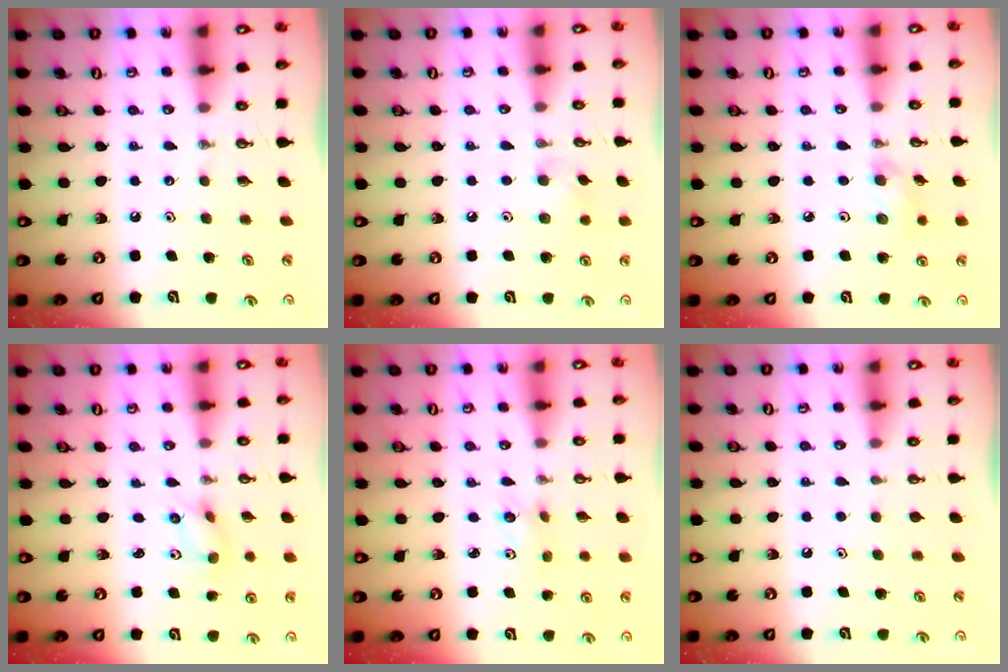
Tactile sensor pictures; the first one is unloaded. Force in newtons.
{"total": 6.8, "press": 6.7, "slide": 0.7}
{"total": 6.8, "press": 6.4, "slide": 2.1}
{"total": 2.1, "press": 1.9, "slide": 0.9}
{"total": 6.9, "press": 4.9, "slide": 4.8}
{"total": 1.2, "press": 0.5, "slide": 1.0}